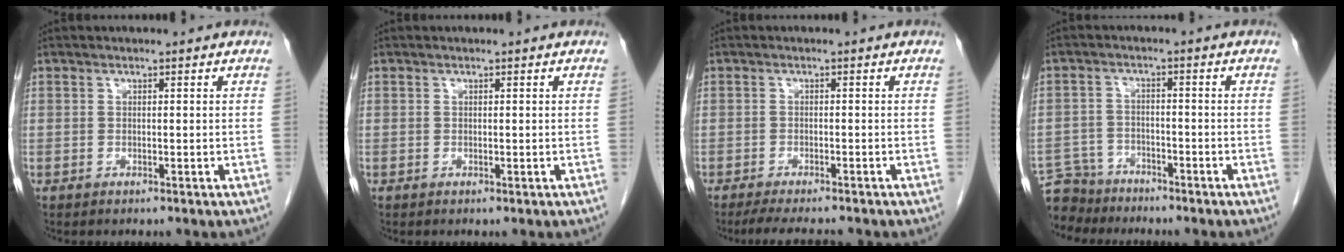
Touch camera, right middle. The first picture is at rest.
{"total": 0.0}
{"total": 6.4, "force": [-5.7, 0.6, 2.9], "torque": [-0.043, -0.016, -0.089]}
{"total": 6.9, "force": [-6.4, 2.6, -0.1], "torque": [0.003, 0.000, -0.116]}